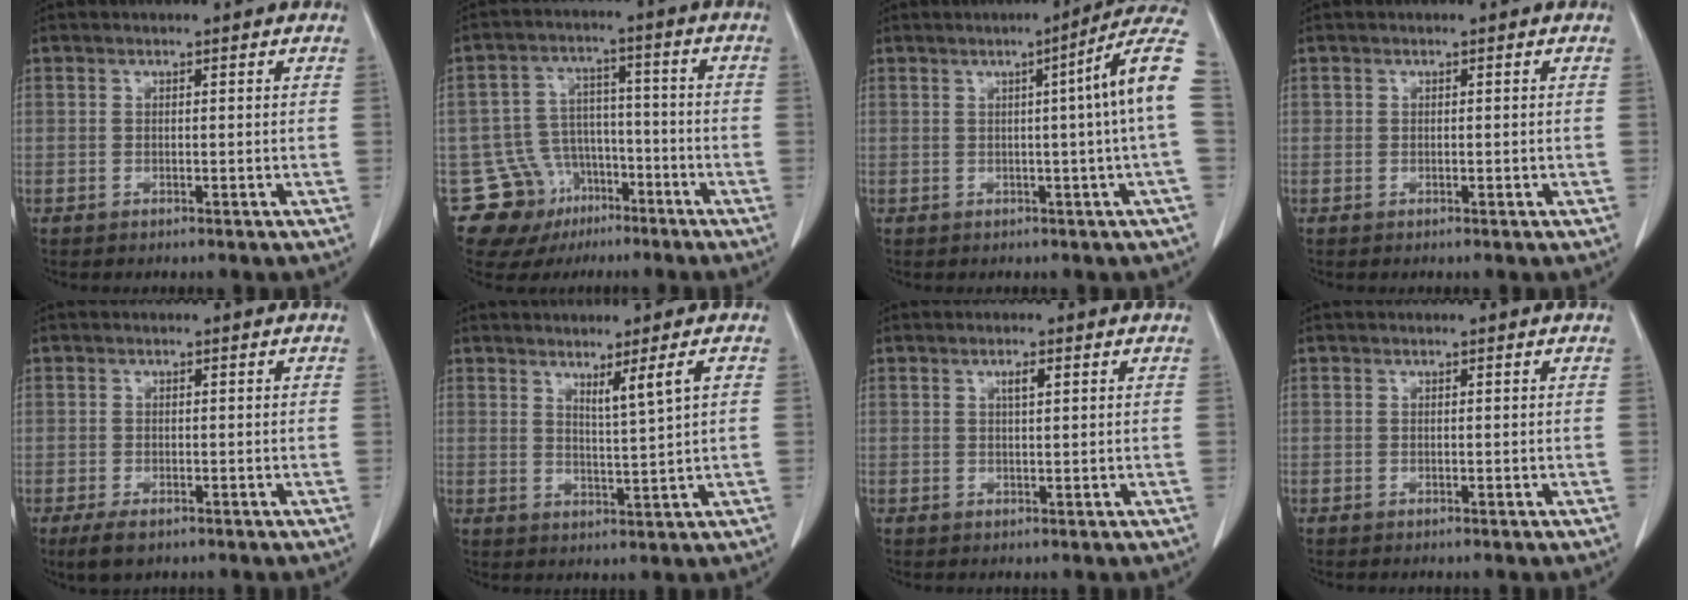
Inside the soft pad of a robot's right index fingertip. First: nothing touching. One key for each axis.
{"total": 13.1, "fx": -7.4, "fy": 10.6, "fz": 2.5, "tx": -0.052, "ty": 0.058, "tz": -0.105}
{"total": 9.7, "fx": 0.7, "fy": -1.9, "fz": 9.5, "tx": -0.106, "ty": 0.015, "tz": 0.001}
{"total": 0.5, "fx": -0.1, "fy": 0.3, "fz": 0.4, "tx": -0.008, "ty": 0.004, "tz": 0.000}
{"total": 3.1, "fx": -1.8, "fy": 1.6, "fz": 1.9, "tx": -0.042, "ty": -0.005, "tz": -0.024}
{"total": 3.8, "fx": 1.8, "fy": -1.0, "fz": 3.2, "tx": -0.055, "ty": -0.017, "tz": 0.036}
{"total": 1.6, "fx": 0.7, "fy": 0.2, "fz": 1.4, "tx": -0.026, "ty": 0.000, "tz": 0.011}
{"total": 0.0}